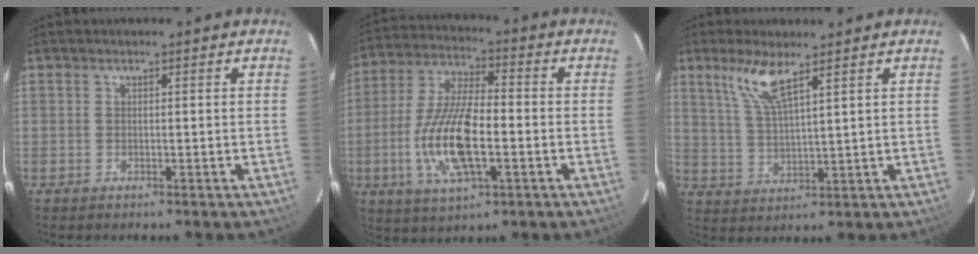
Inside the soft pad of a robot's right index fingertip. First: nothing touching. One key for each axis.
{"total": 15.0, "fx": -3.8, "fy": 5.3, "fz": 13.5, "tx": -0.284, "ty": -0.005, "tz": -0.072}
{"total": 7.2, "fx": 4.7, "fy": 1.2, "fz": 5.3, "tx": -0.115, "ty": -0.001, "tz": 0.102}